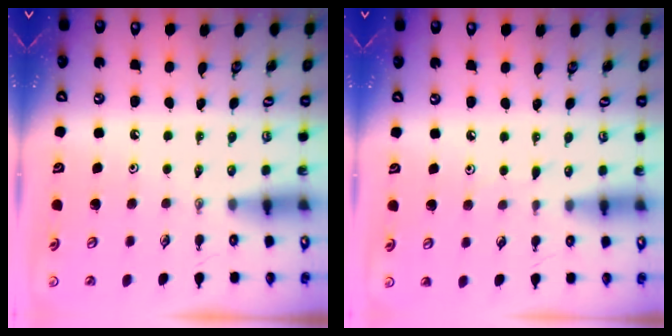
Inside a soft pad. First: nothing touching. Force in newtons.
{"total": 2.9, "press": 2.9, "slide": 0.4}